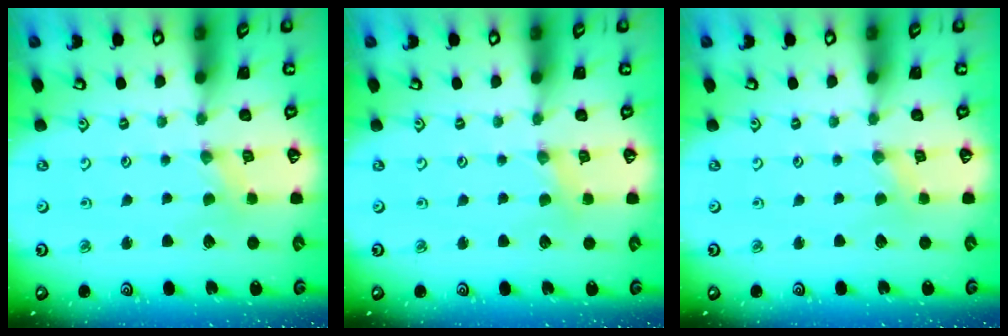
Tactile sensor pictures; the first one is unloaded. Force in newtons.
{"total": 2.0, "press": 1.9, "slide": 0.4}
{"total": 0.0}